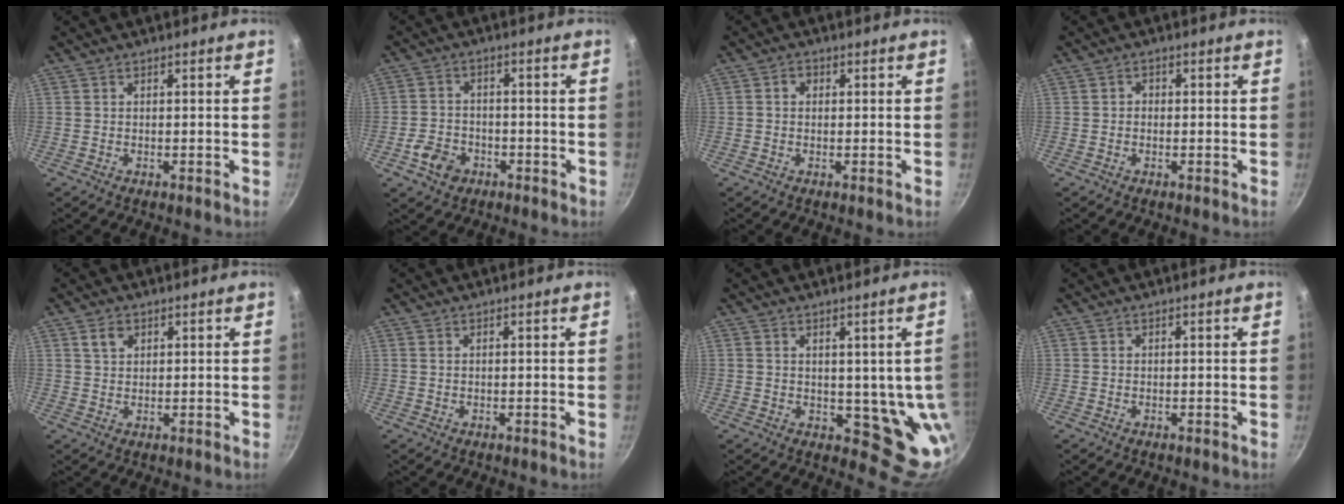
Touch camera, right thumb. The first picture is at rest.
{"total": 6.3, "force": [-2.8, 4.9, 2.8], "torque": [-0.040, 0.030, -0.050]}
{"total": 1.8, "force": [0.2, 1.5, 1.0], "torque": [-0.012, 0.004, 0.000]}
{"total": 1.4, "force": [-0.1, 1.2, 0.7], "torque": [-0.010, 0.005, -0.004]}
{"total": 3.0, "force": [1.4, 2.1, 1.7], "torque": [-0.022, 0.000, 0.026]}
{"total": 0.0}
{"total": 9.0, "force": [1.5, 4.7, 7.5], "torque": [-0.073, -0.033, 0.030]}
{"total": 0.0}